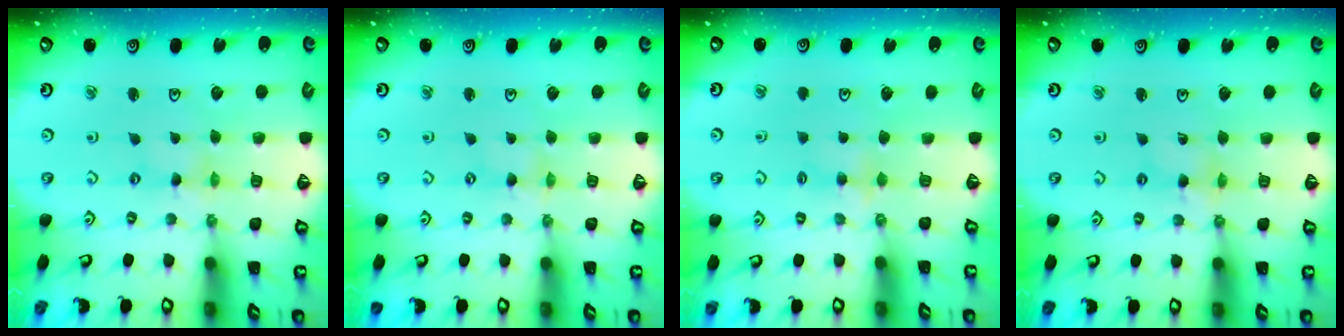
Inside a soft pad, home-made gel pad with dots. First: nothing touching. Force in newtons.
{"total": 0.0}
{"total": 3.0, "press": 2.9, "slide": 0.5}
{"total": 2.6, "press": 2.6, "slide": 0.4}